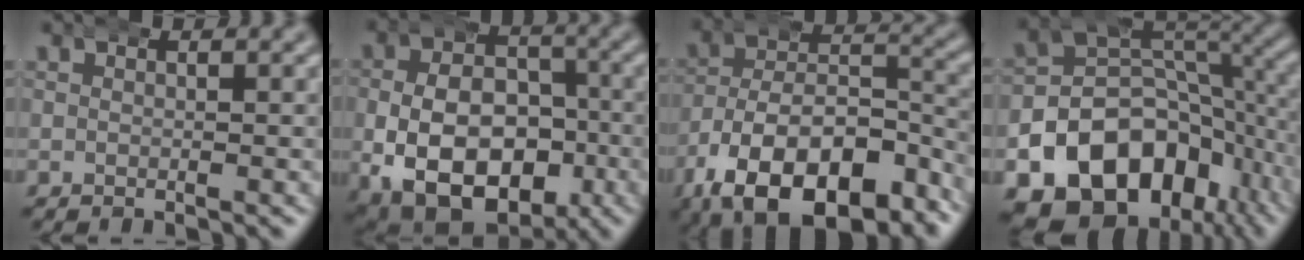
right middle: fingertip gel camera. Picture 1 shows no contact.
{"total": 14.8, "force": [-4.8, 10.9, 8.8], "torque": [-0.165, -0.061, -0.055]}
{"total": 15.4, "force": [-7.5, 9.0, 9.9], "torque": [-0.175, -0.059, -0.086]}
{"total": 21.9, "force": [-7.9, 17.1, 11.1], "torque": [-0.220, -0.062, -0.119]}